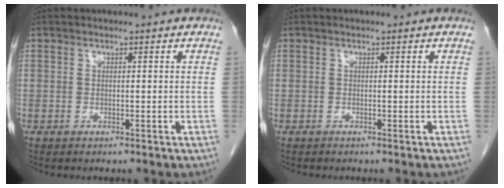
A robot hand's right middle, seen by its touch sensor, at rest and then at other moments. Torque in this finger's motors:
{"motor_torque": [0.08, 0.08, 0.00, 0.00]}